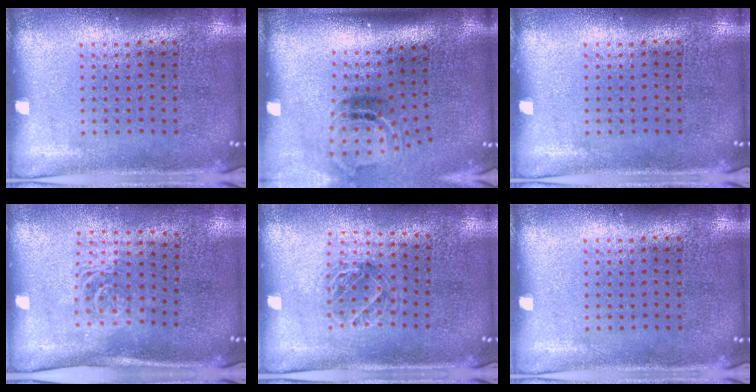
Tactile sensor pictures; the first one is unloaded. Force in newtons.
{"total": 1.7, "press": 1.0, "slide": 1.3}
{"total": 0.0}
{"total": 1.6, "press": 1.2, "slide": 1.0}
{"total": 1.0, "press": 1.0, "slide": 0.2}
{"total": 0.0}